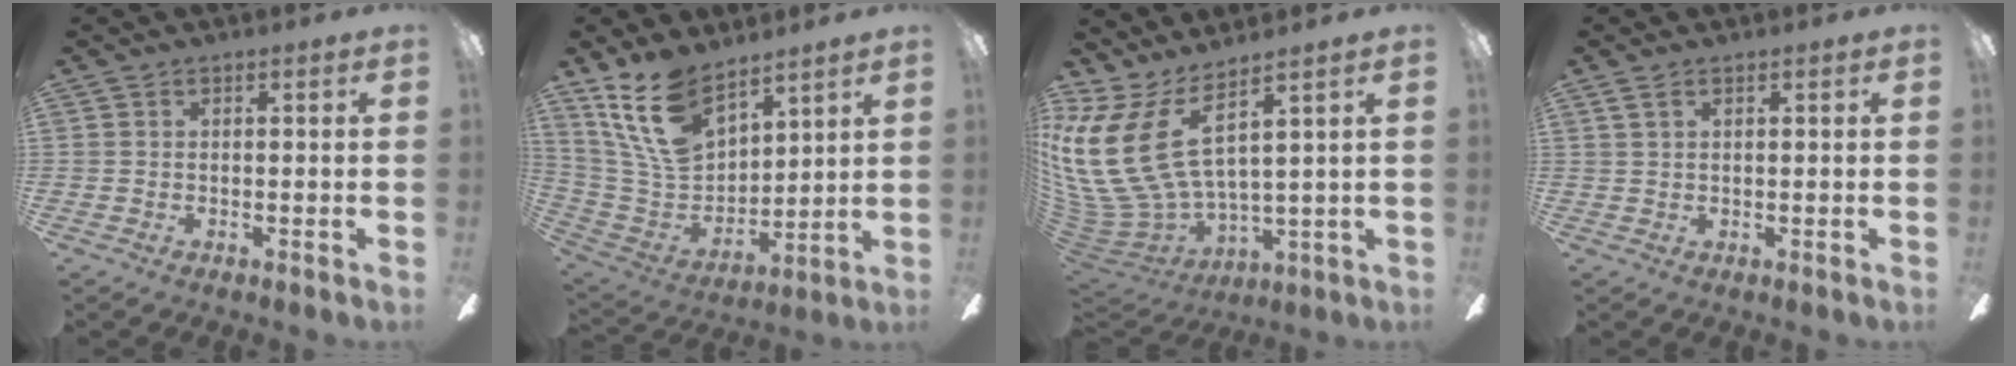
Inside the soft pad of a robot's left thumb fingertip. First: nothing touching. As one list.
[{"total": 17.0, "force": [11.7, 8.5, 9.0], "torque": [-0.209, -0.057, 0.221]}, {"total": 18.4, "force": [7.8, 9.1, 14.0], "torque": [-0.333, -0.063, 0.146]}, {"total": 1.9, "force": [1.2, 0.8, 1.2], "torque": [-0.027, 0.002, 0.021]}]